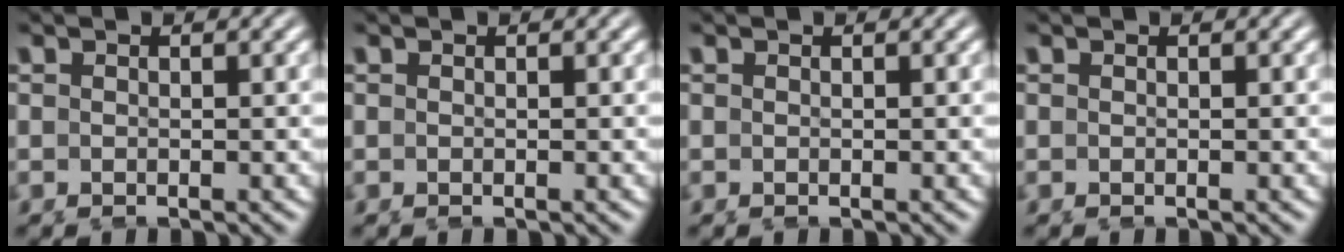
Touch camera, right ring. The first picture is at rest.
{"total": 0.0}
{"total": 0.0}
{"total": 0.0}